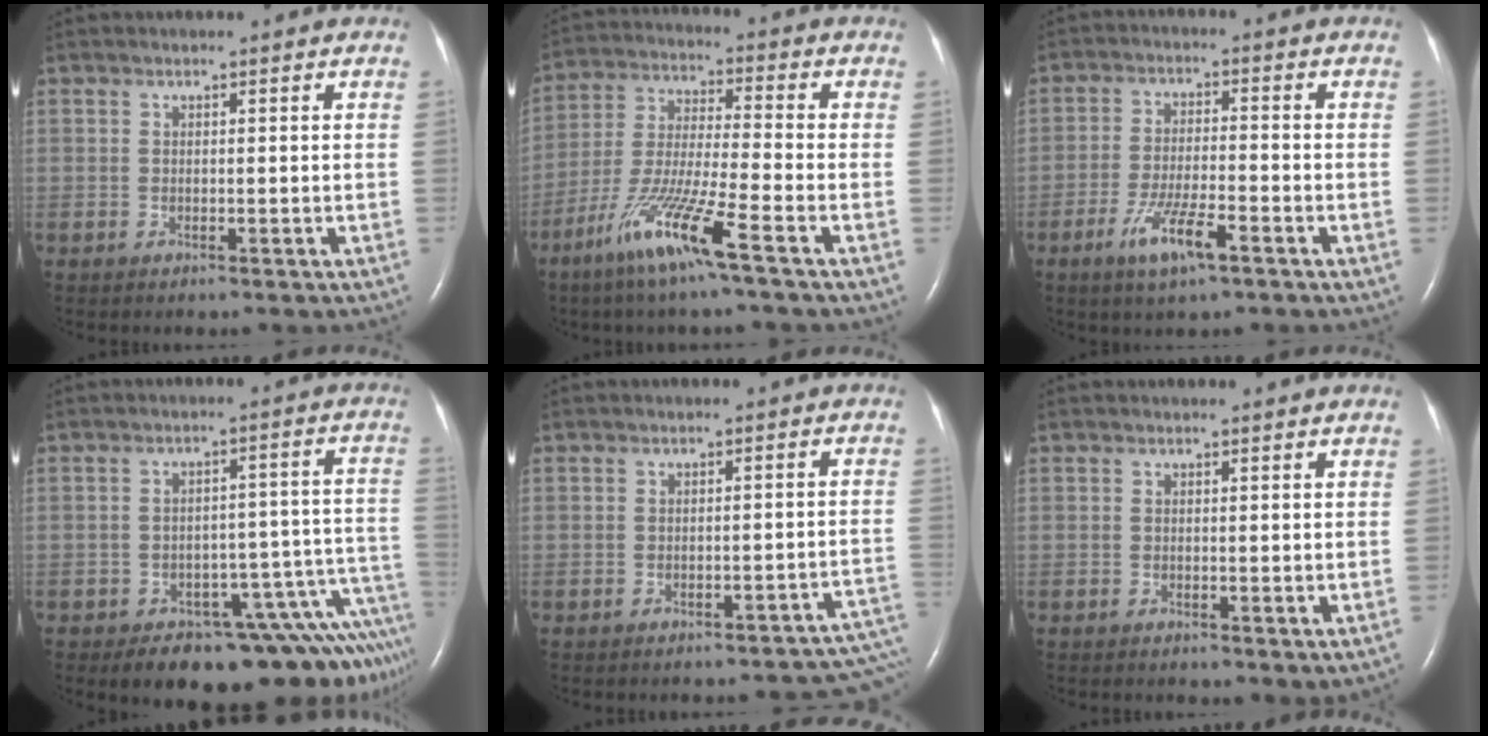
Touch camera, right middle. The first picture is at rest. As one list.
[{"total": 11.8, "force": [-6.9, -0.6, 9.6], "torque": [-0.198, -0.029, -0.139]}, {"total": 7.1, "force": [-4.0, 1.1, 5.7], "torque": [-0.117, -0.009, -0.069]}, {"total": 16.2, "force": [-12.7, 4.6, 8.9], "torque": [-0.016, 0.053, -0.154]}, {"total": 10.0, "force": [-8.5, 3.4, 4.1], "torque": [-0.023, 0.027, -0.088]}, {"total": 1.3, "force": [0.1, 0.6, 1.1], "torque": [-0.020, -0.006, 0.005]}]